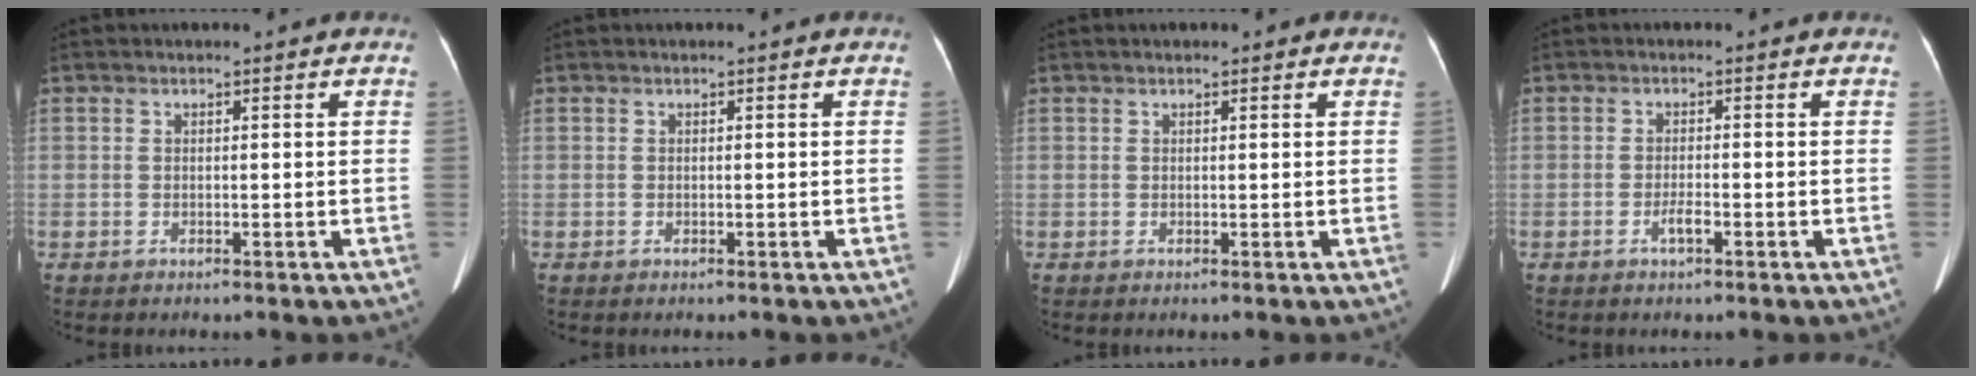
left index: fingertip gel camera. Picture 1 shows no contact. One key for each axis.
{"total": 0.0}
{"total": 0.8, "fx": 0.6, "fy": 0.3, "fz": 0.4, "tx": -0.011, "ty": 0.008, "tz": 0.006}
{"total": 1.6, "fx": -0.9, "fy": 0.2, "fz": 1.3, "tx": -0.025, "ty": 0.000, "tz": -0.017}